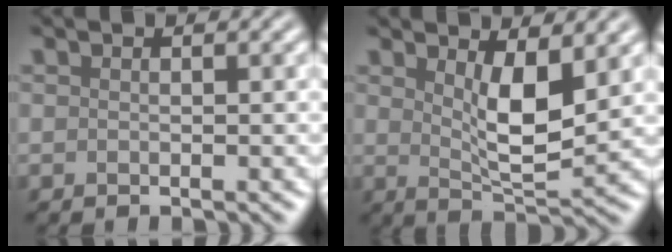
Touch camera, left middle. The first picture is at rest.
{"total": 4.9, "force": [1.6, 1.6, 4.4], "torque": [-0.076, -0.012, 0.032]}